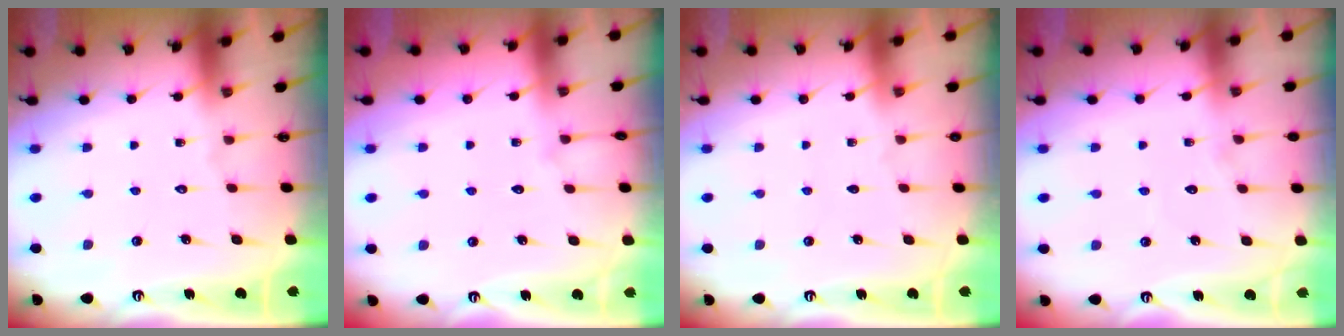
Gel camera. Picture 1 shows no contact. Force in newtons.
{"total": 2.6, "press": 2.6, "slide": 0.4}
{"total": 0.7, "press": 0.7, "slide": 0.2}
{"total": 3.3, "press": 3.3, "slide": 0.4}